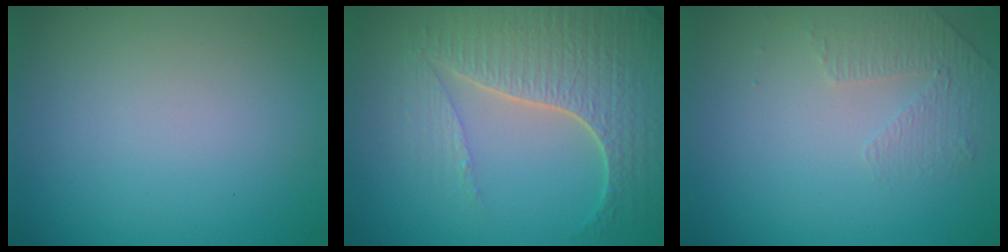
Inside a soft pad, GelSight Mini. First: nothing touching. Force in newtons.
{"total": 6.6, "press": 5.1, "slide": 4.2}
{"total": 1.4, "press": 0.9, "slide": 1.1}